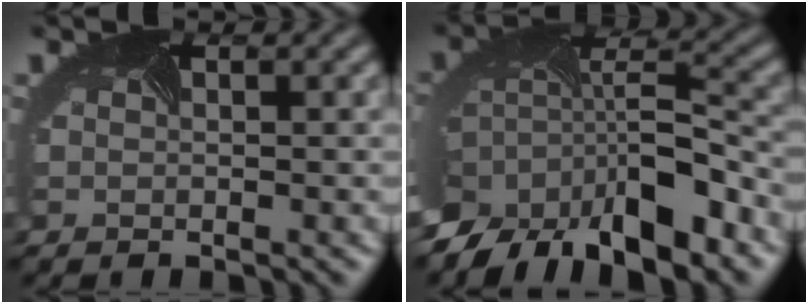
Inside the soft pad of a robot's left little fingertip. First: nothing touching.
{"total": 11.3, "force": [-6.7, 5.2, 7.6], "torque": [-0.136, -0.015, -0.116]}